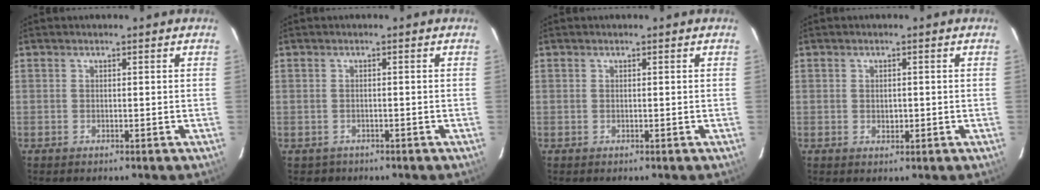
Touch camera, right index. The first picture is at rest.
{"total": 1.7, "force": [-1.1, 1.3, 0.0], "torque": [-0.006, 0.001, -0.010]}
{"total": 0.0}
{"total": 1.6, "force": [-0.1, 1.2, 1.0], "torque": [-0.013, 0.003, 0.002]}